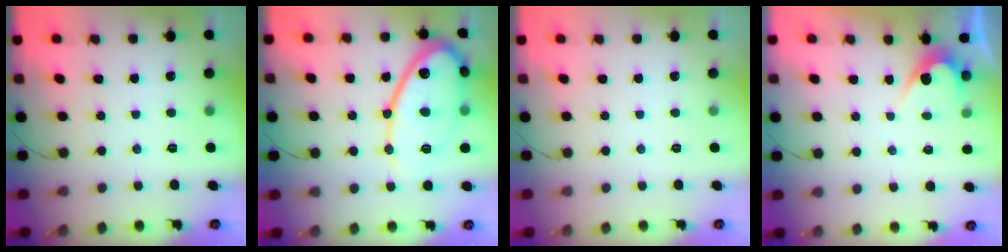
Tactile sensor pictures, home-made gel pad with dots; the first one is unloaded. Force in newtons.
{"total": 15.3, "press": 15.2, "slide": 1.1}
{"total": 0.0}
{"total": 3.2, "press": 3.2, "slide": 0.3}